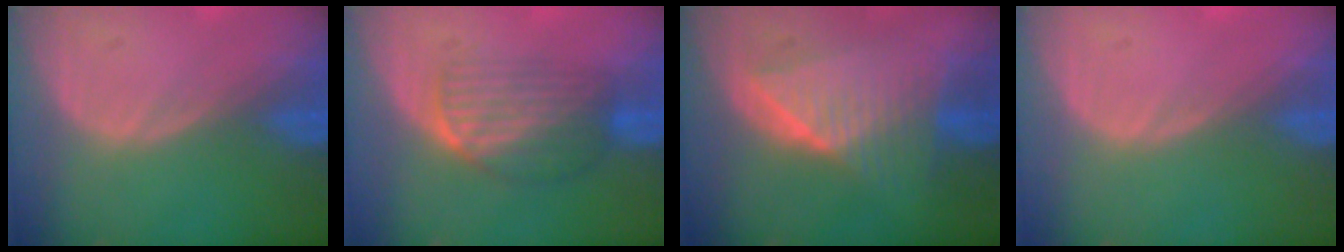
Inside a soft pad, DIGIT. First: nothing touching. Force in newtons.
{"total": 6.9, "press": 5.8, "slide": 3.7}
{"total": 7.7, "press": 7.7, "slide": 0.3}
{"total": 0.5, "press": 0.1, "slide": 0.5}